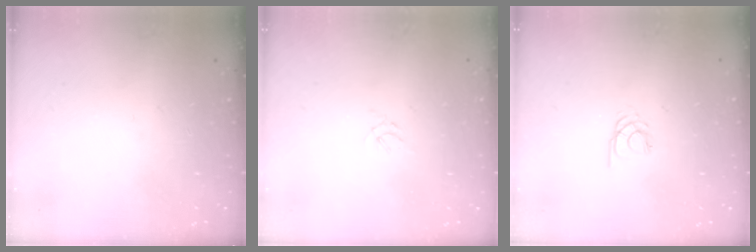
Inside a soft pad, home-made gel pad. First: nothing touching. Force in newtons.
{"total": 1.2, "press": 1.1, "slide": 0.5}
{"total": 1.7, "press": 1.7, "slide": 0.3}